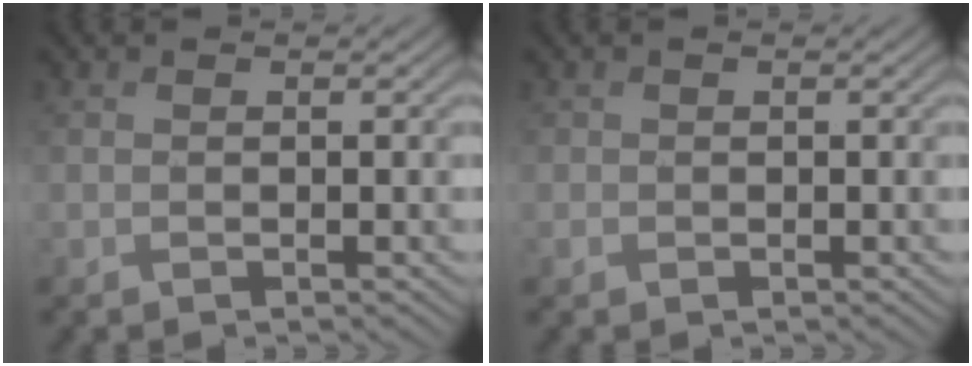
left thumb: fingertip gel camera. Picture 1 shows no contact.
{"total": 1.0, "force": [-0.2, 1.0, 0.1], "torque": [-0.002, -0.004, -0.008]}